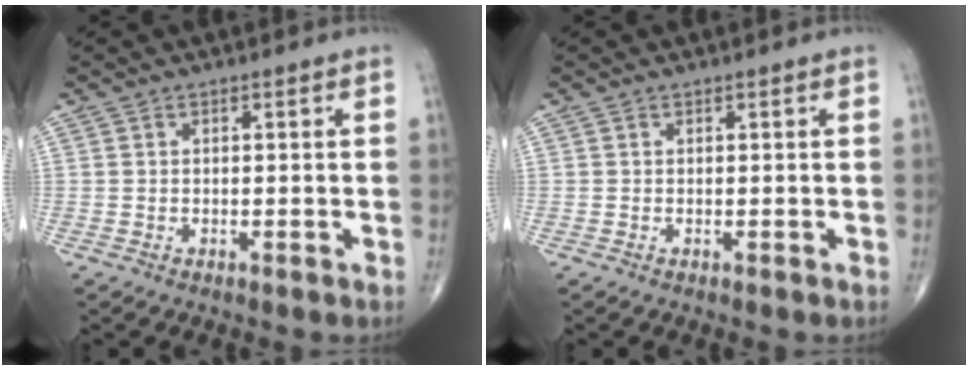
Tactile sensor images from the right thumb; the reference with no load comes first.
{"total": 0.0}